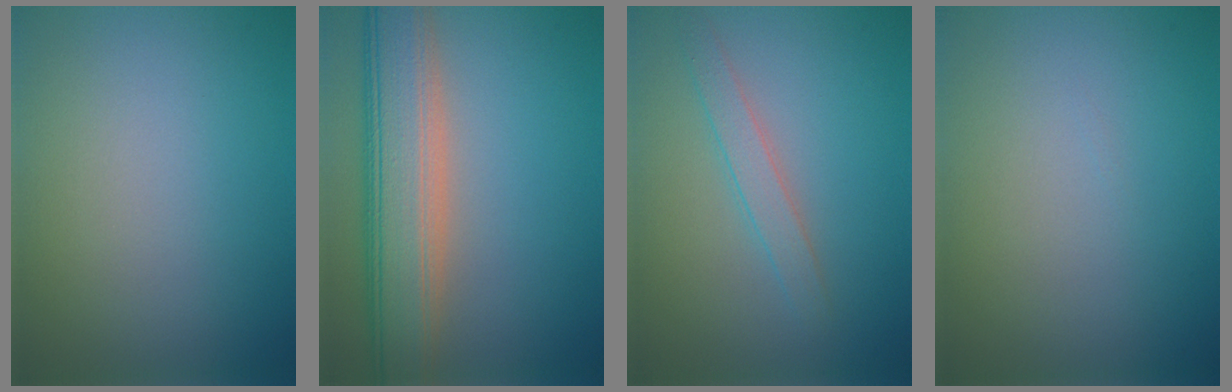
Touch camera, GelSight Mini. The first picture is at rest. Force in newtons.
{"total": 8.2, "press": 8.2, "slide": 0.8}
{"total": 2.1, "press": 2.1, "slide": 0.1}
{"total": 0.0}